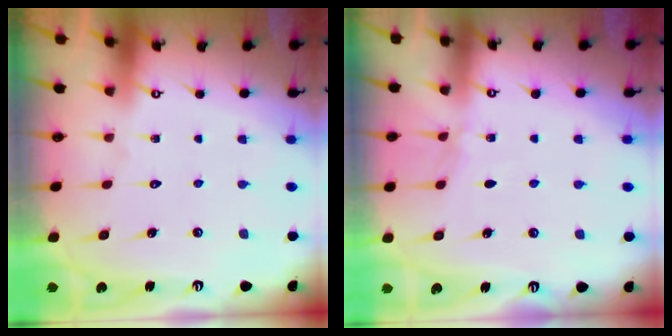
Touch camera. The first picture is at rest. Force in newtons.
{"total": 4.3, "press": 4.2, "slide": 0.6}